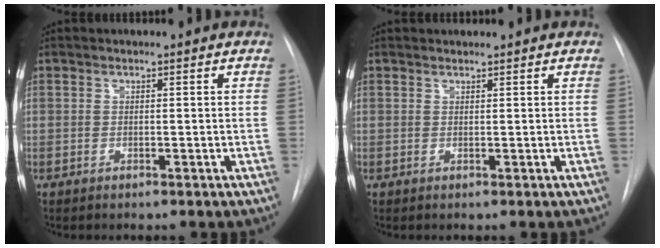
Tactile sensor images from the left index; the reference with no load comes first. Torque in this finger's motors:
{"motor_torque": [-0.04, 0.11, -0.10, 0.02]}